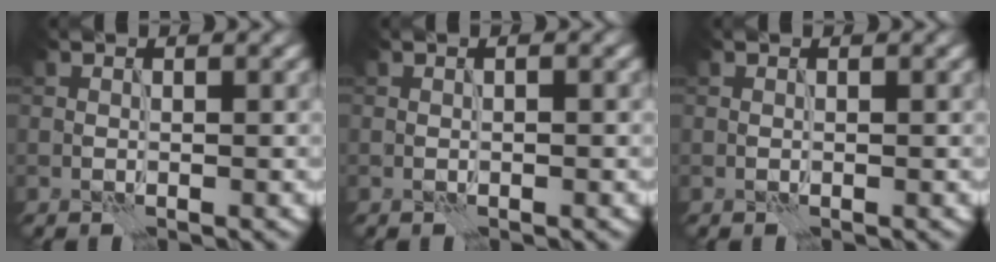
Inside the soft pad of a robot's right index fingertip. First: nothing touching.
{"total": 0.6, "force": [-0.1, 0.1, 0.6], "torque": [-0.007, 0.002, 0.000]}
{"total": 0.0}